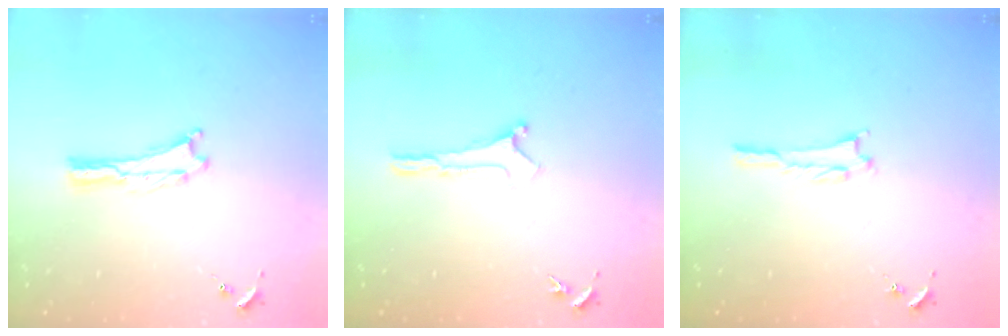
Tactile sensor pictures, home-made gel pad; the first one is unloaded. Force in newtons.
{"total": 0.0}
{"total": 1.0, "press": 1.0, "slide": 0.2}